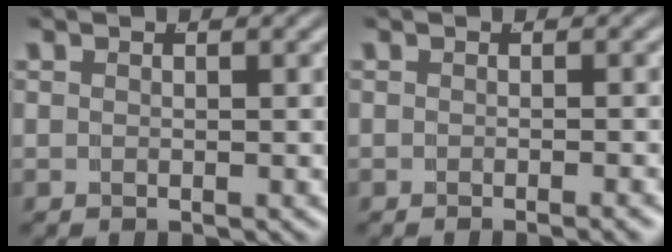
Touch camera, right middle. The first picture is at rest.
{"total": 1.0, "force": [-0.8, -0.2, 0.6], "torque": [-0.008, 0.010, -0.019]}